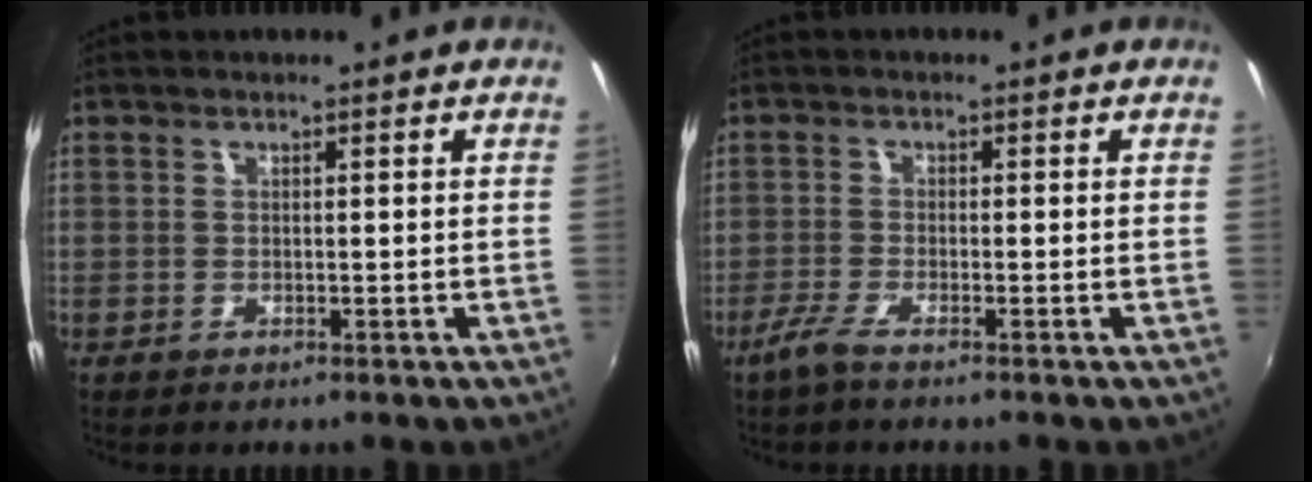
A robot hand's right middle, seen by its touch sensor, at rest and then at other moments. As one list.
[{"total": 3.0, "force": [-2.3, 0.1, 1.9], "torque": [-0.055, -0.007, -0.049]}]